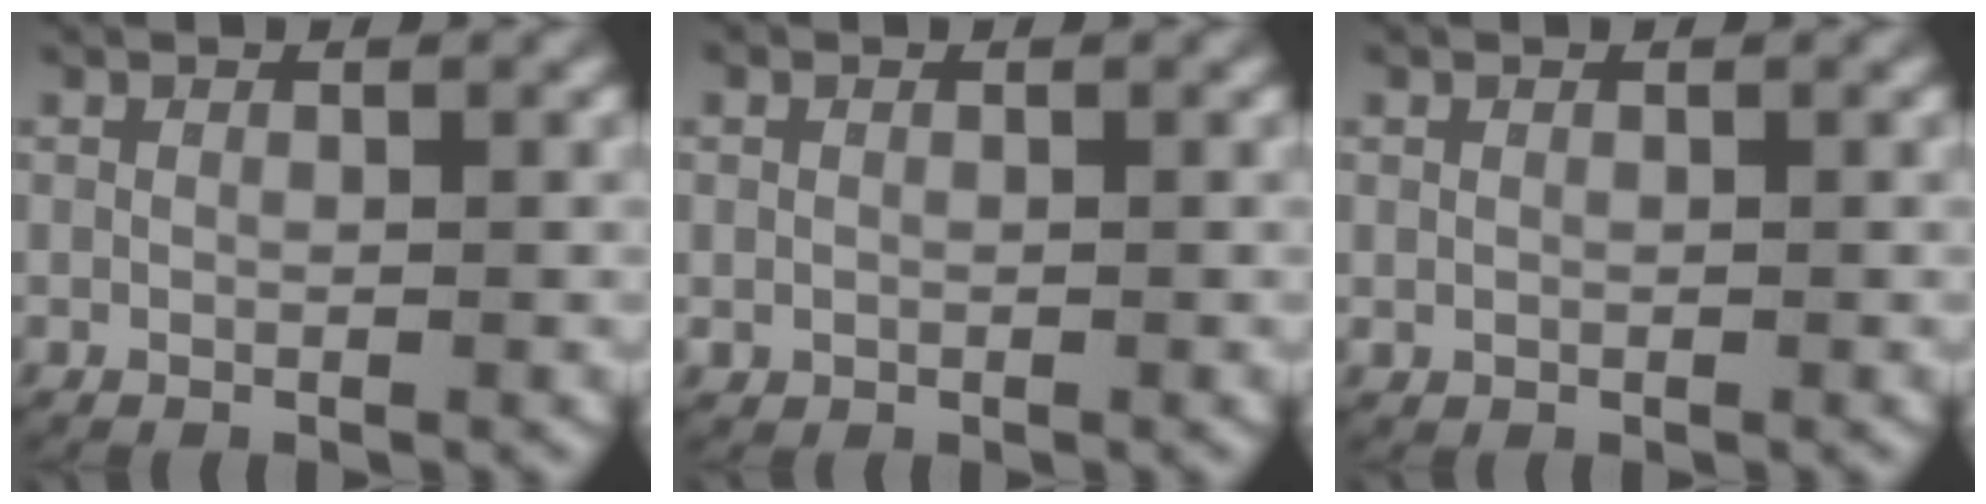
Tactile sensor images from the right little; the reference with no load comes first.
{"total": 1.4, "force": [-0.2, 1.4, 0.3], "torque": [-0.009, -0.006, 0.001]}
{"total": 0.6, "force": [0.2, 0.6, 0.2], "torque": [-0.006, -0.002, 0.007]}